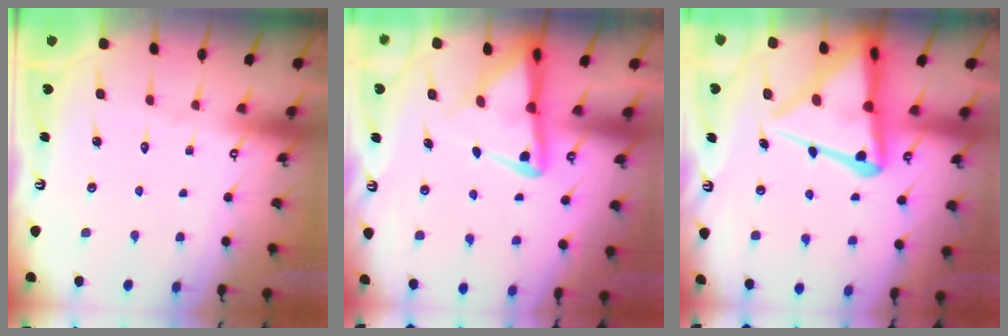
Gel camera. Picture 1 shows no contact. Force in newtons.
{"total": 6.8, "press": 6.7, "slide": 0.8}
{"total": 14.9, "press": 14.8, "slide": 1.5}